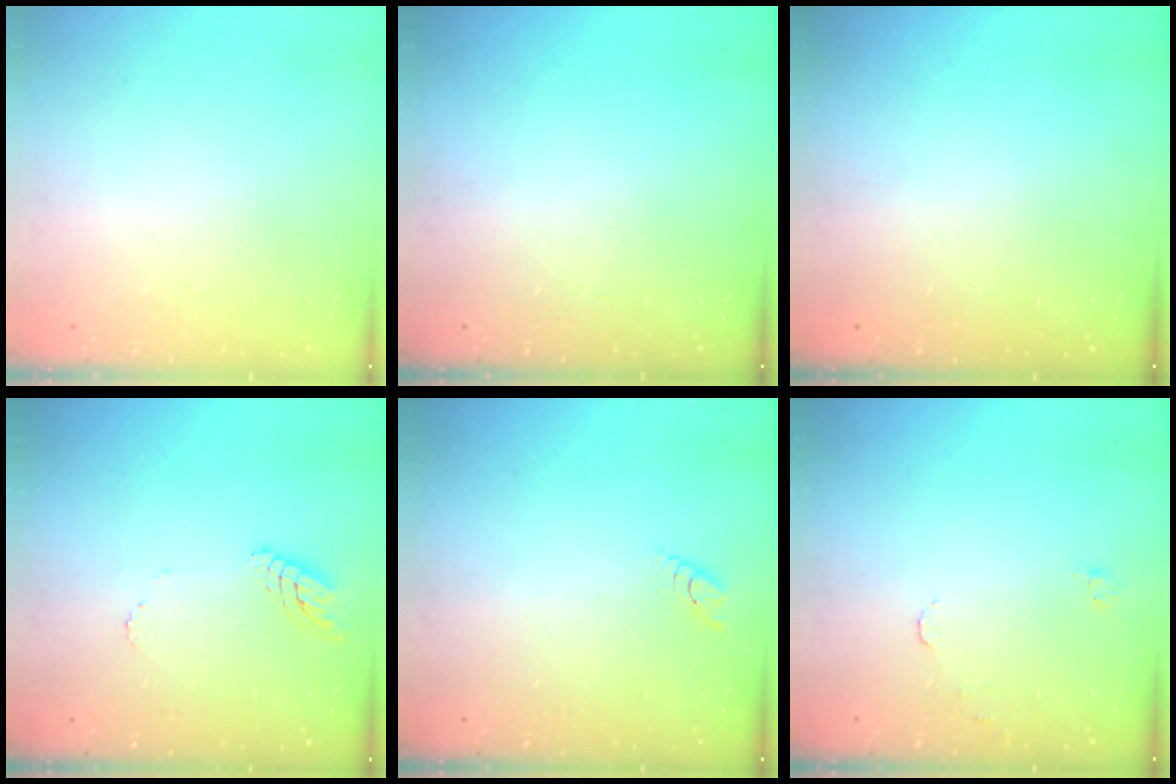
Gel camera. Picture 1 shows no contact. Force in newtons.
{"total": 2.5, "press": 2.5, "slide": 0.3}
{"total": 0.0}
{"total": 6.8, "press": 6.7, "slide": 0.7}
{"total": 3.1, "press": 3.1, "slide": 0.2}
{"total": 6.1, "press": 6.1, "slide": 0.5}